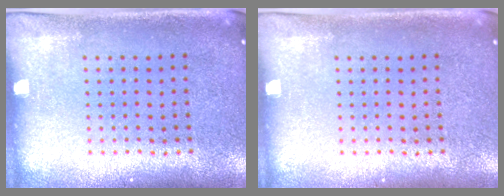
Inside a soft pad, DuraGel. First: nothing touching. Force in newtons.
{"total": 0.0}